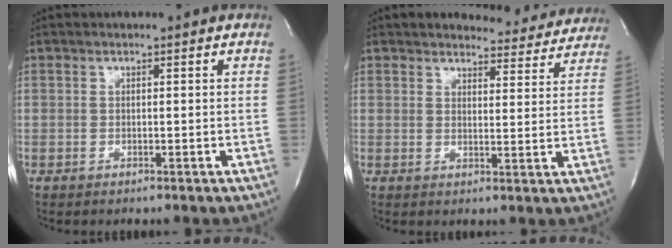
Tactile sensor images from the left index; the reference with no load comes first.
{"total": 9.5, "force": [9.1, 2.8, 0.8], "torque": [0.014, -0.025, 0.087]}